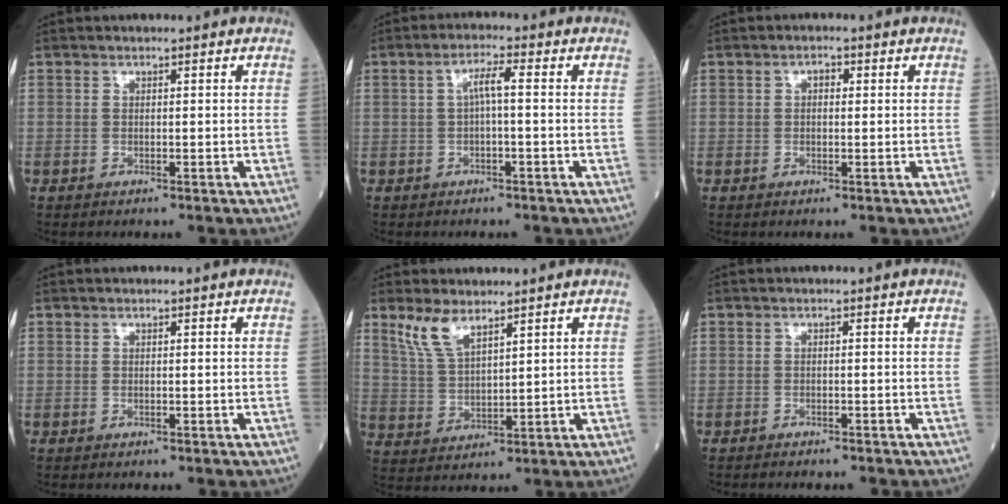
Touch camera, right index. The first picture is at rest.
{"total": 3.1, "force": [0.1, 0.3, 3.1], "torque": [-0.053, 0.011, 0.002]}
{"total": 1.2, "force": [0.2, 0.8, 0.9], "torque": [-0.011, 0.008, 0.001]}
{"total": 0.0}
{"total": 5.7, "force": [4.2, 1.6, 3.6], "torque": [-0.087, 0.005, 0.090]}
{"total": 3.2, "force": [-2.9, 0.6, 1.1], "torque": [-0.015, -0.003, -0.035]}